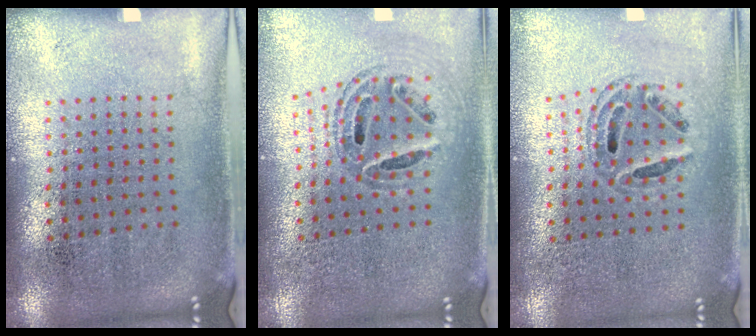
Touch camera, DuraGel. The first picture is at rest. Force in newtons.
{"total": 0.9, "press": 0.9, "slide": 0.1}
{"total": 0.7, "press": 0.7, "slide": 0.2}